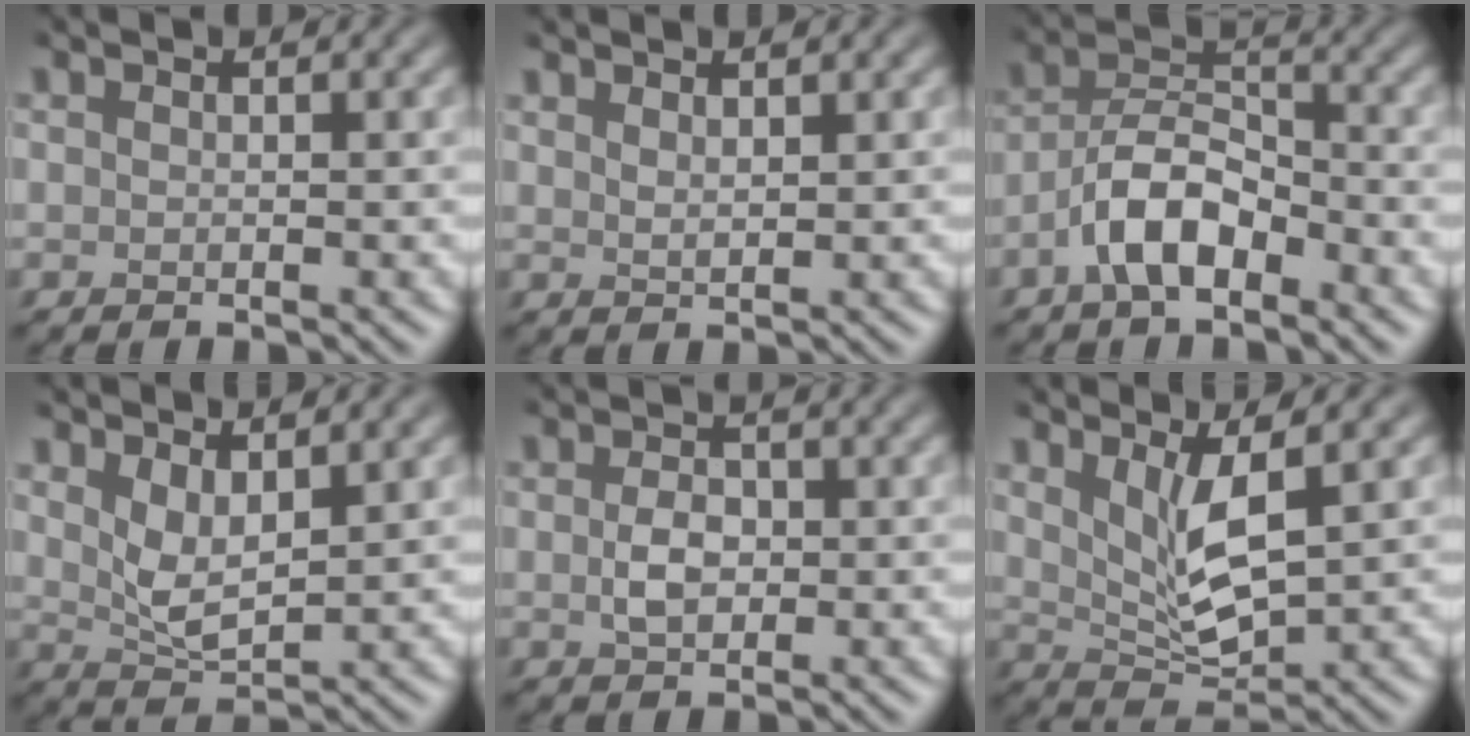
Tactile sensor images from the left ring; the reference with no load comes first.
{"total": 1.1, "force": [1.0, -0.1, 0.4], "torque": [-0.002, 0.001, 0.020]}
{"total": 5.0, "force": [-3.4, 1.8, 3.2], "torque": [-0.052, 0.011, -0.073]}
{"total": 2.7, "force": [1.2, 1.0, 2.2], "torque": [-0.046, -0.010, 0.025]}
{"total": 1.7, "force": [-0.6, 1.1, 1.2], "torque": [-0.023, -0.002, -0.012]}
{"total": 3.5, "force": [1.2, 0.7, 3.2], "torque": [-0.066, -0.015, 0.027]}